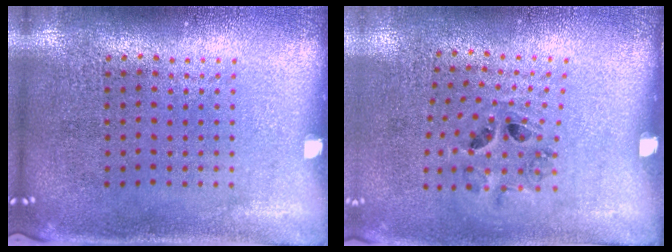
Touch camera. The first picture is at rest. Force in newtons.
{"total": 1.3, "press": 0.8, "slide": 1.1}